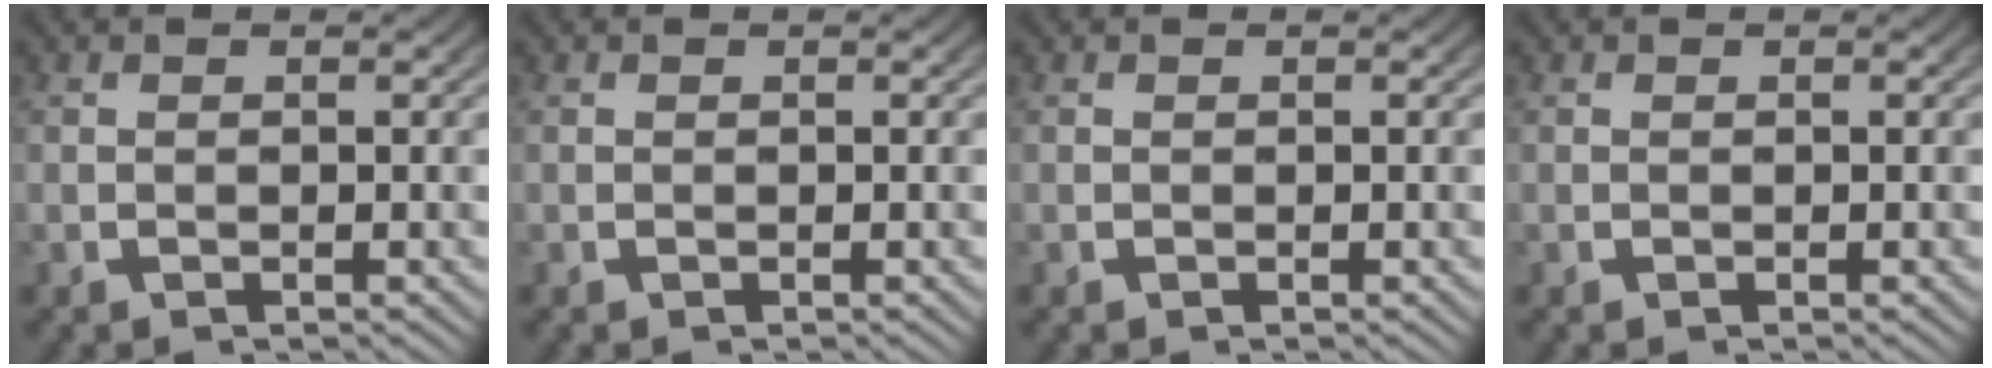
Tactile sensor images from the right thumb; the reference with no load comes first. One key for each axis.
{"total": 0.0}
{"total": 0.0}
{"total": 0.0}